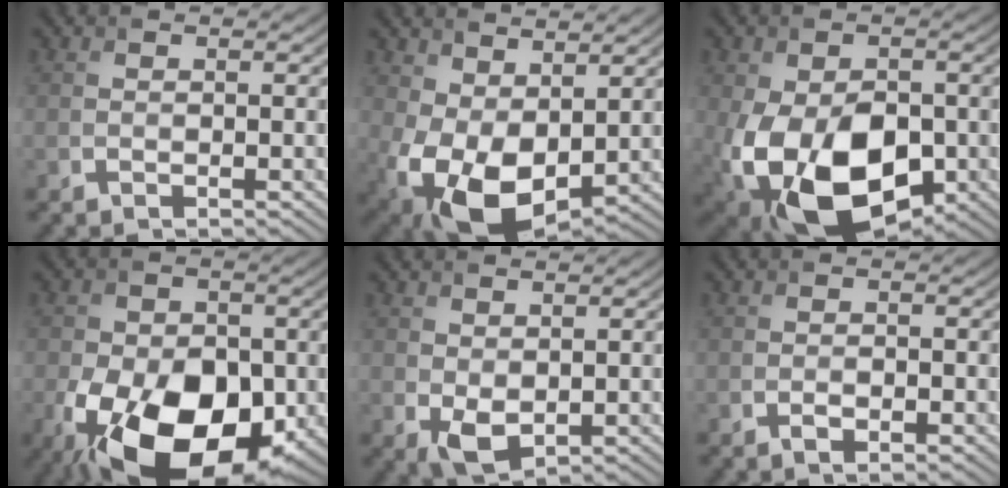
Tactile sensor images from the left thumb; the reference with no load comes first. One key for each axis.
{"total": 11.9, "fx": 0.1, "fy": 7.7, "fz": 9.1, "tx": -0.201, "ty": -0.039, "tz": 0.017}
{"total": 15.7, "fx": -4.8, "fy": 10.0, "fz": 11.2, "tx": -0.217, "ty": -0.052, "tz": -0.063}
{"total": 17.4, "fx": -6.4, "fy": 10.9, "fz": 12.1, "tx": -0.201, "ty": -0.047, "tz": -0.092}
{"total": 3.1, "fx": 0.3, "fy": 2.0, "fz": 2.4, "tx": -0.056, "ty": -0.009, "tz": 0.011}
{"total": 1.5, "fx": -0.6, "fy": 0.7, "fz": 1.1, "tx": -0.021, "ty": -0.003, "tz": -0.011}